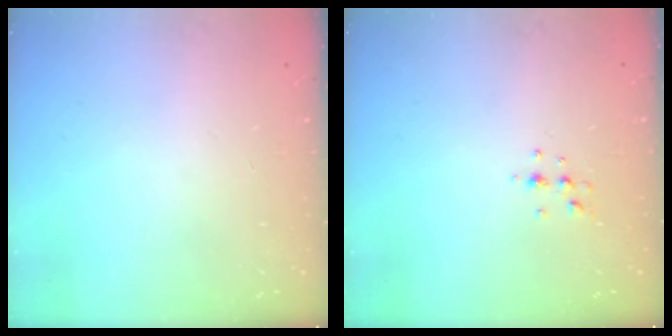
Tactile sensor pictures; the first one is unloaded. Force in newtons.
{"total": 4.1, "press": 3.7, "slide": 1.8}